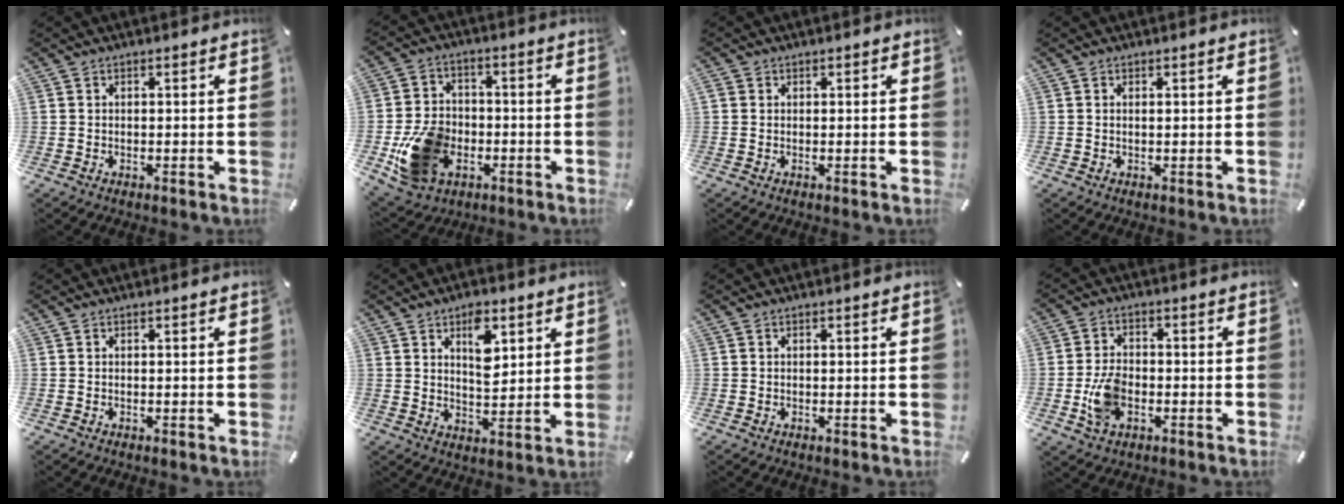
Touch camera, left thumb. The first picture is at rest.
{"total": 14.0, "force": [-4.3, 11.0, 7.6], "torque": [-0.162, 0.026, -0.071]}
{"total": 0.8, "force": [0.1, 0.7, 0.3], "torque": [-0.005, 0.005, 0.001]}
{"total": 0.5, "force": [0.2, 0.1, 0.5], "torque": [-0.009, -0.002, 0.003]}
{"total": 0.0}
{"total": 8.6, "force": [4.0, 4.9, 5.8], "torque": [-0.077, -0.014, 0.065]}
{"total": 0.0}
{"total": 8.1, "force": [-2.2, 5.5, 5.5], "torque": [-0.113, 0.006, -0.042]}